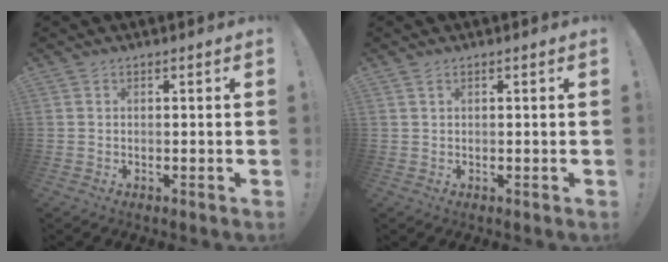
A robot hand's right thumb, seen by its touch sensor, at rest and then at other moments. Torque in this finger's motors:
{"motor_torque": [0.03, -0.02, -0.08, -0.07, 0.00]}